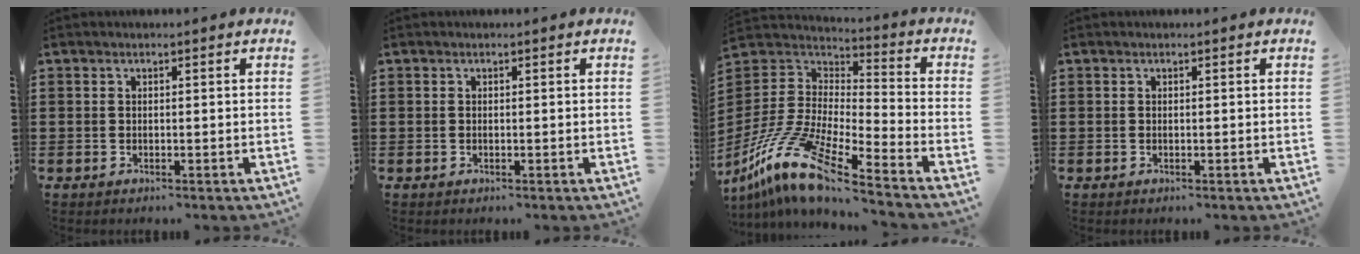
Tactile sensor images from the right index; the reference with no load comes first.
{"total": 0.0}
{"total": 13.5, "force": [-10.2, 2.4, 8.4], "torque": [-0.197, 0.011, -0.208]}
{"total": 0.0}